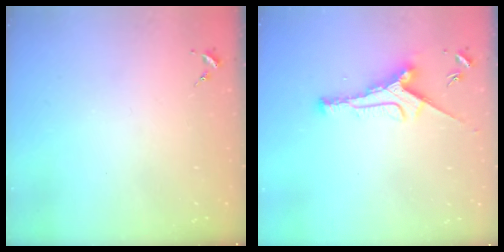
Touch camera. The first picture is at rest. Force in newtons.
{"total": 9.1, "press": 9.1, "slide": 0.2}